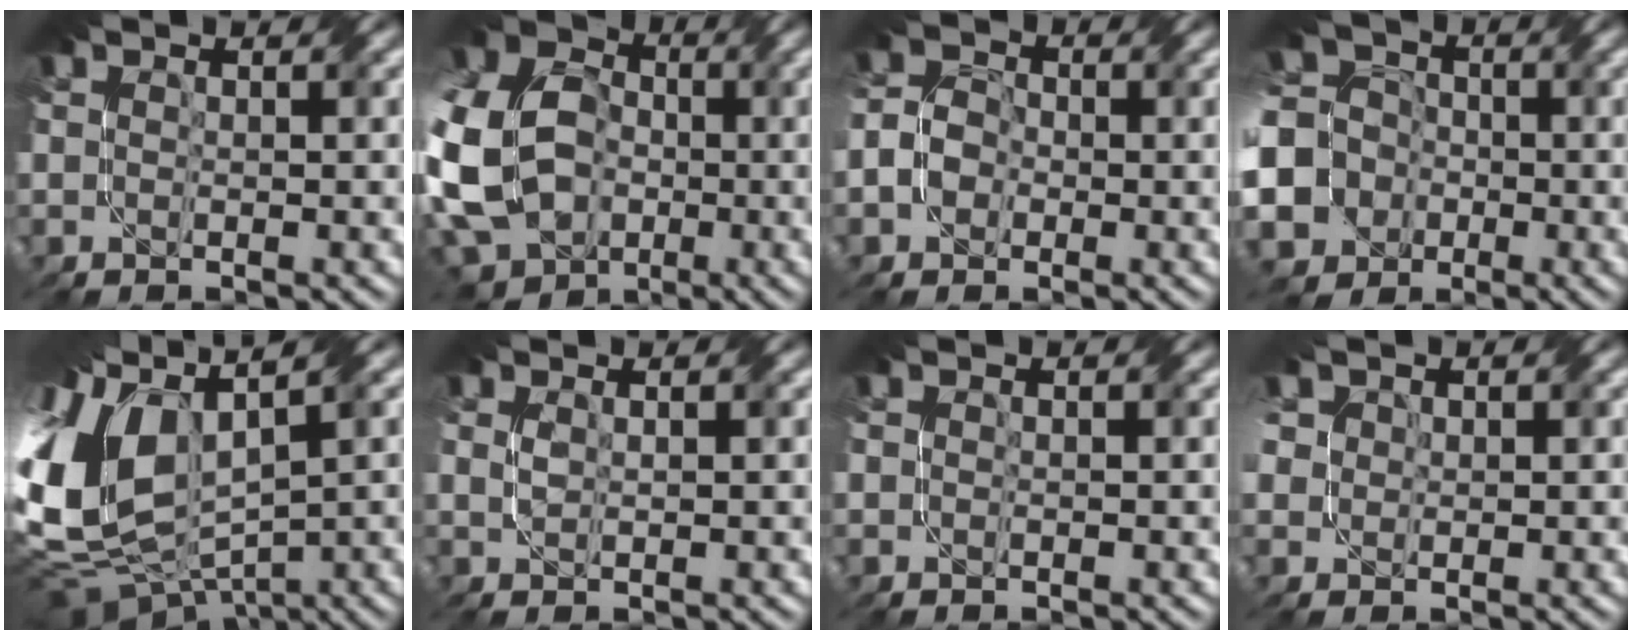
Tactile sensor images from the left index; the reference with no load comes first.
{"total": 20.7, "force": [-3.9, 16.7, 11.6], "torque": [-0.269, -0.015, -0.130]}
{"total": 3.1, "force": [-1.3, 2.4, 1.4], "torque": [-0.022, 0.003, -0.035]}
{"total": 16.6, "force": [-6.6, 14.5, 4.8], "torque": [-0.149, -0.027, -0.150]}
{"total": 12.6, "force": [1.8, 7.4, 10.1], "torque": [-0.245, 0.013, 0.034]}
{"total": 0.5, "force": [0.1, 0.1, 0.5], "torque": [-0.015, 0.000, 0.003]}
{"total": 0.0}
{"total": 1.8, "force": [0.8, 1.6, 0.5], "torque": [-0.018, 0.003, 0.010]}